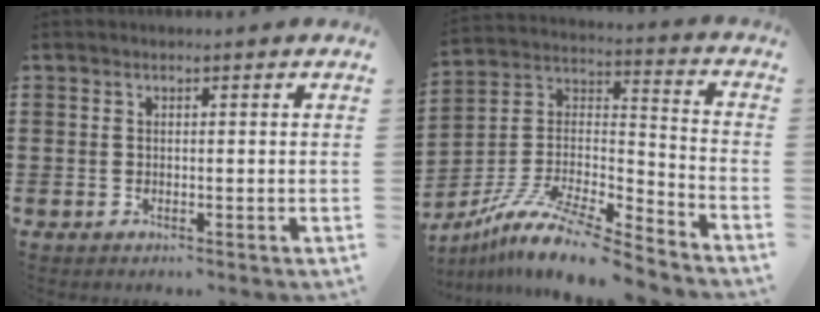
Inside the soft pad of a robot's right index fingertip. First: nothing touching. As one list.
[{"total": 11.1, "force": [-9.4, 0.9, 5.8], "torque": [-0.116, 0.010, -0.190]}]